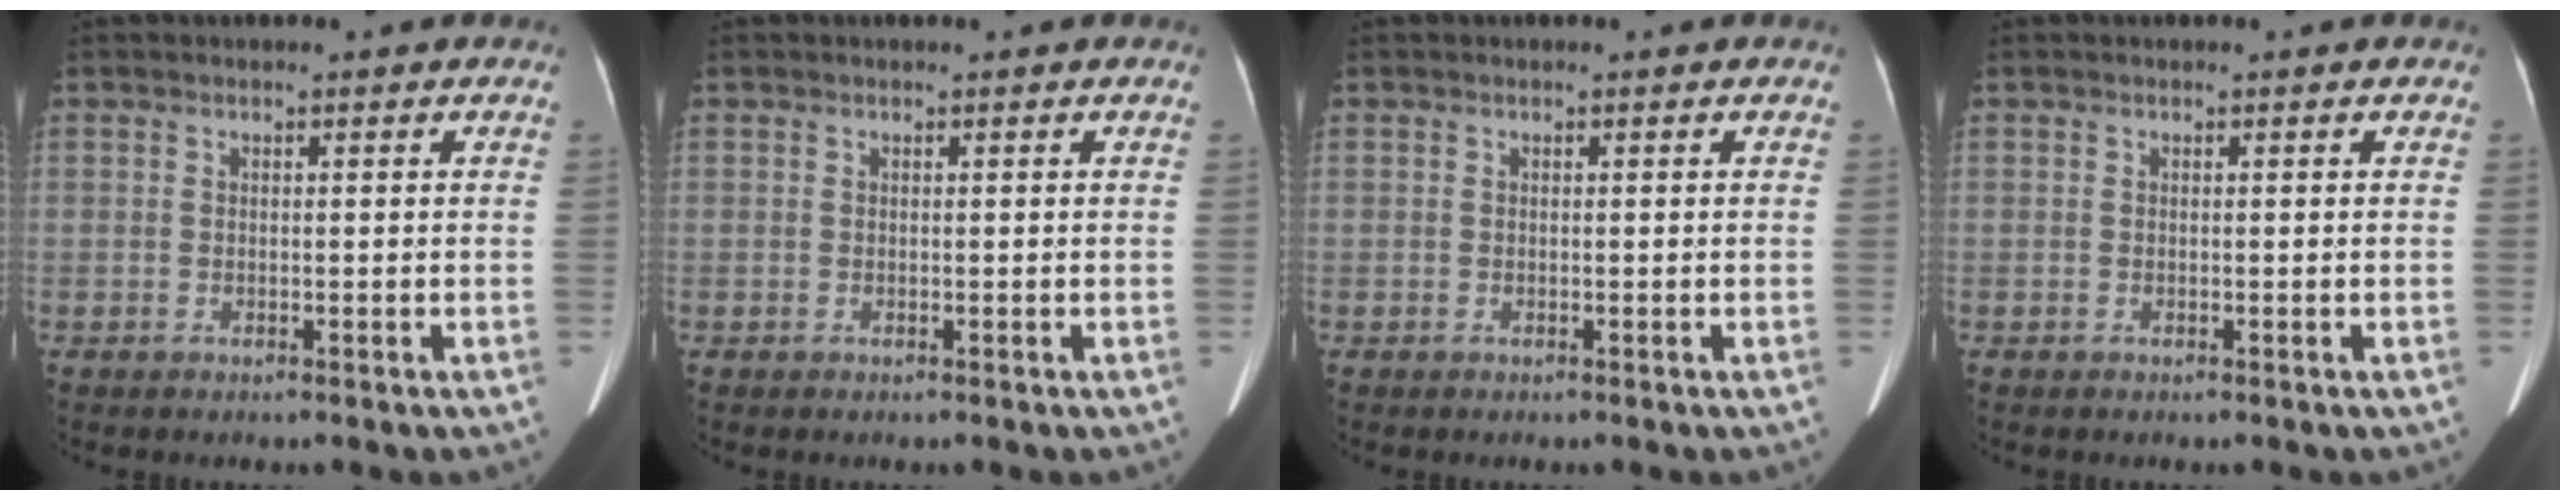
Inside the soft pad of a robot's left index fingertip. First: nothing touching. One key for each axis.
{"total": 0.0}
{"total": 0.0}
{"total": 0.0}